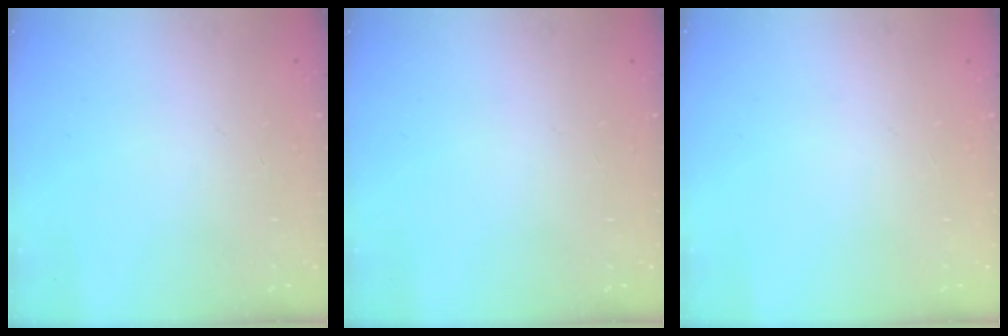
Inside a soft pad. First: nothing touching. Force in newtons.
{"total": 0.0}
{"total": 0.0}